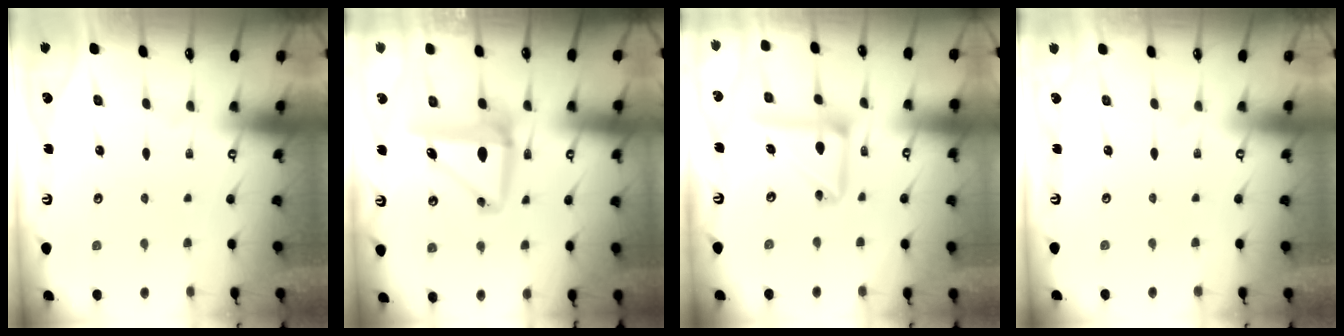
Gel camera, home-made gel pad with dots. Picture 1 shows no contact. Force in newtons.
{"total": 9.5, "press": 9.3, "slide": 2.1}
{"total": 14.4, "press": 14.4, "slide": 1.3}
{"total": 0.0}